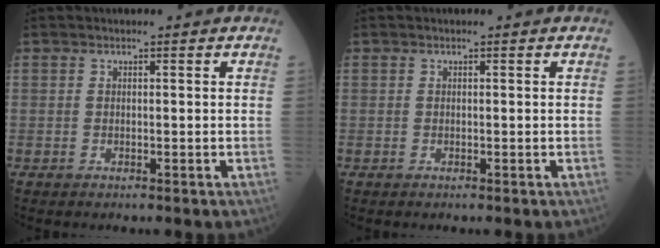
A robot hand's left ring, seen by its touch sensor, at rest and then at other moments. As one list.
[{"total": 0.0}]